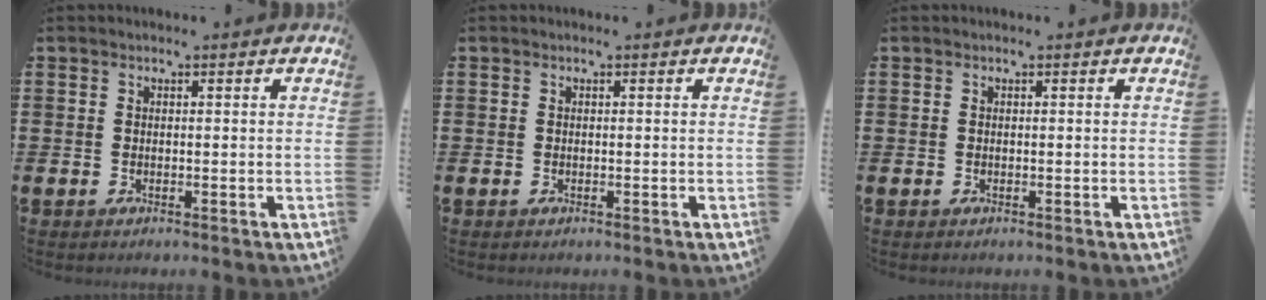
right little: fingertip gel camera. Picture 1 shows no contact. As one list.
[{"total": 0.0}, {"total": 0.0}]